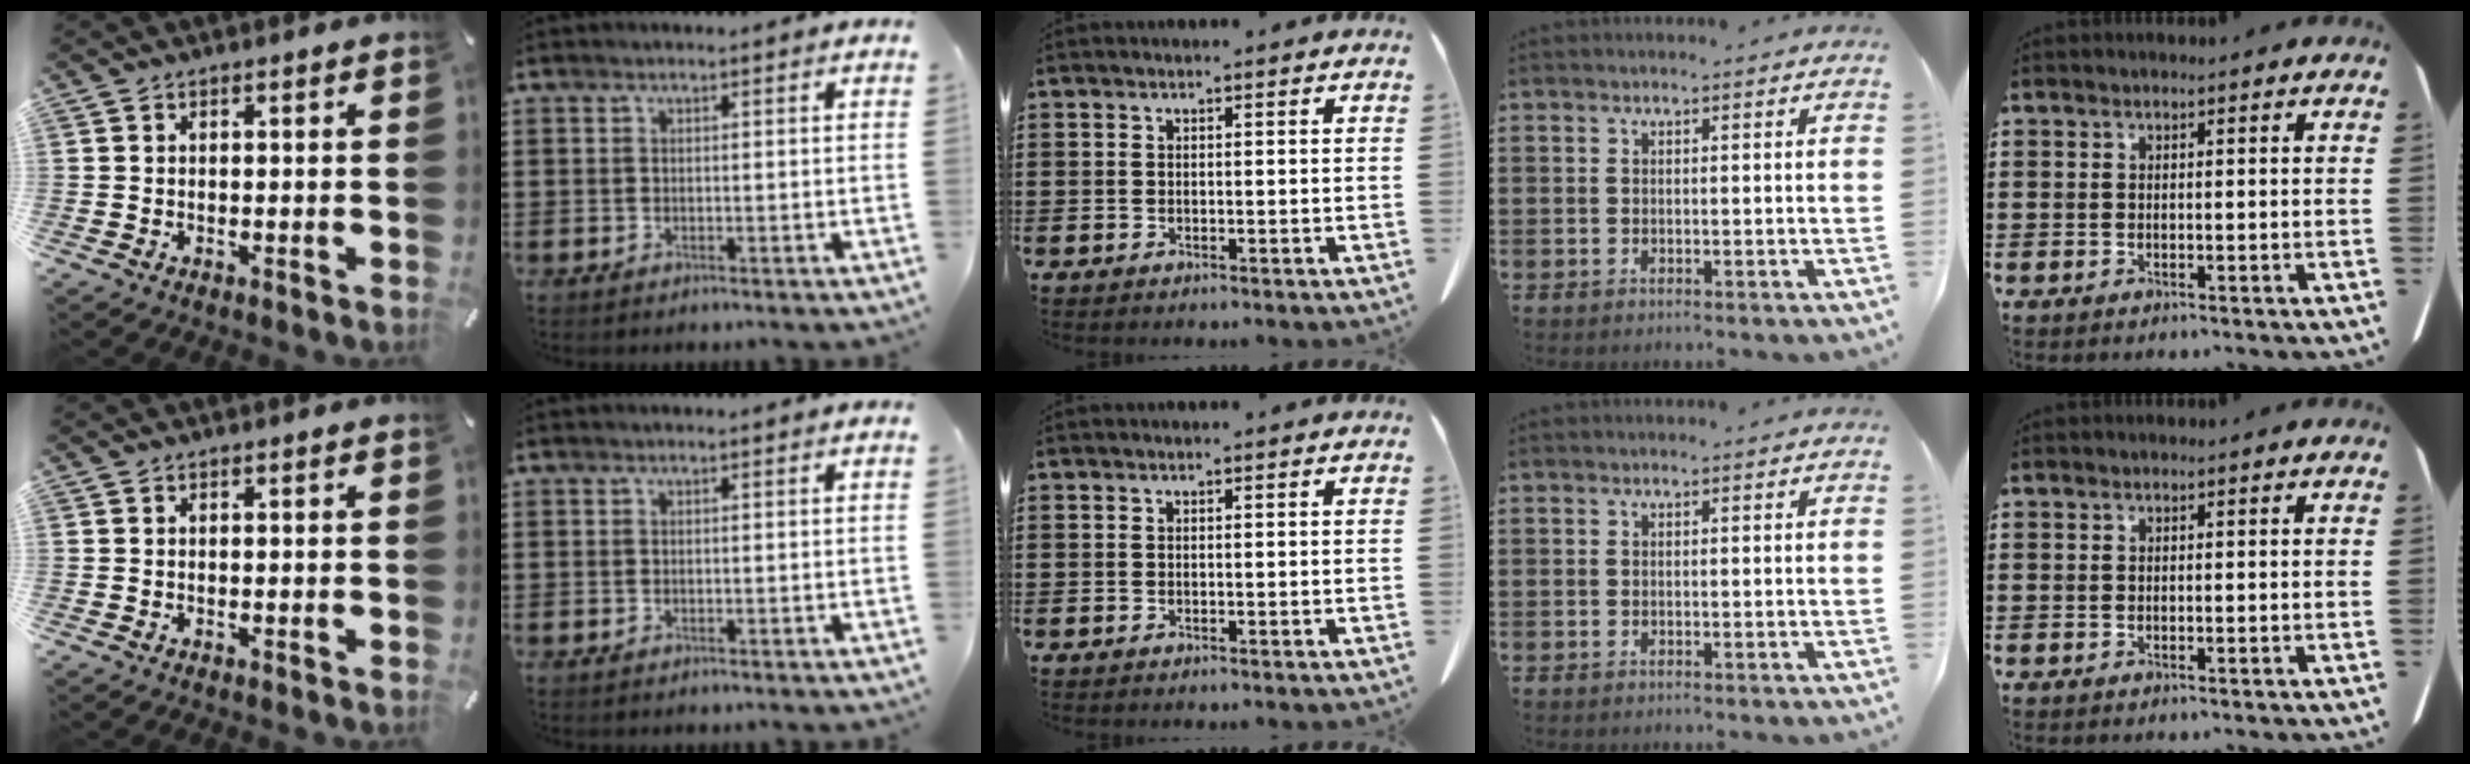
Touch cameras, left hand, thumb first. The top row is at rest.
{}